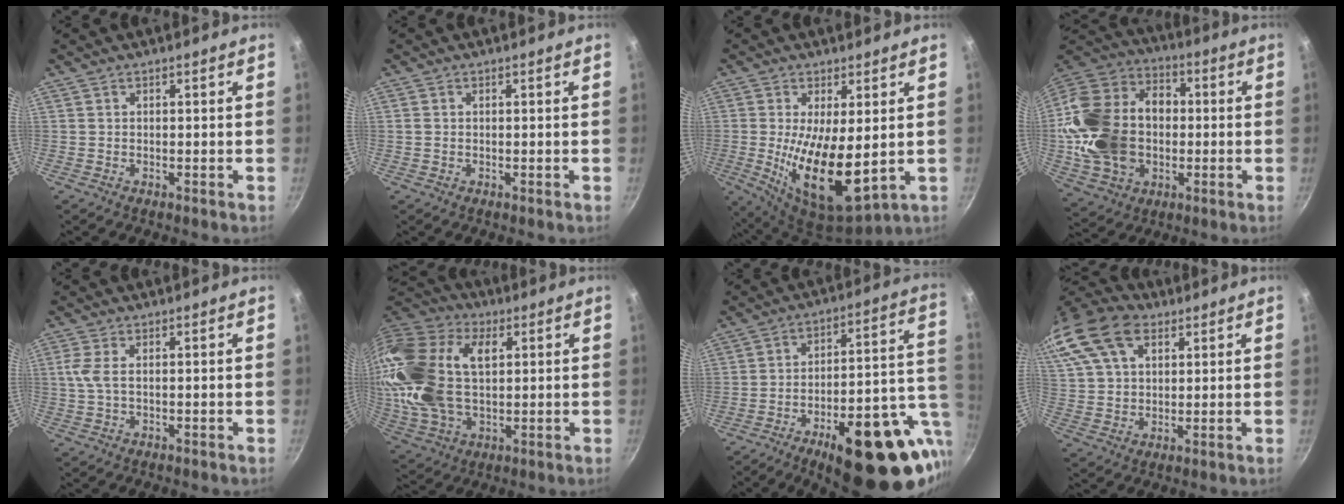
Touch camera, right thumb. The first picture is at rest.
{"total": 0.6, "force": [0.0, 0.5, 0.3], "torque": [-0.007, 0.002, 0.000]}
{"total": 14.9, "force": [-0.3, 6.0, 13.7], "torque": [-0.241, -0.031, 0.010]}
{"total": 24.8, "force": [-1.5, 18.5, 16.4], "torque": [-0.298, 0.044, -0.017]}
{"total": 3.5, "force": [0.5, 1.6, 3.1], "torque": [-0.077, 0.005, 0.009]}
{"total": 23.3, "force": [5.1, 14.1, 17.8], "torque": [-0.344, -0.003, 0.090]}
{"total": 27.0, "force": [-9.5, 10.6, 23.0], "torque": [-0.276, 0.030, -0.123]}
{"total": 22.3, "force": [10.7, 14.4, 13.2], "torque": [-0.296, 0.034, 0.195]}